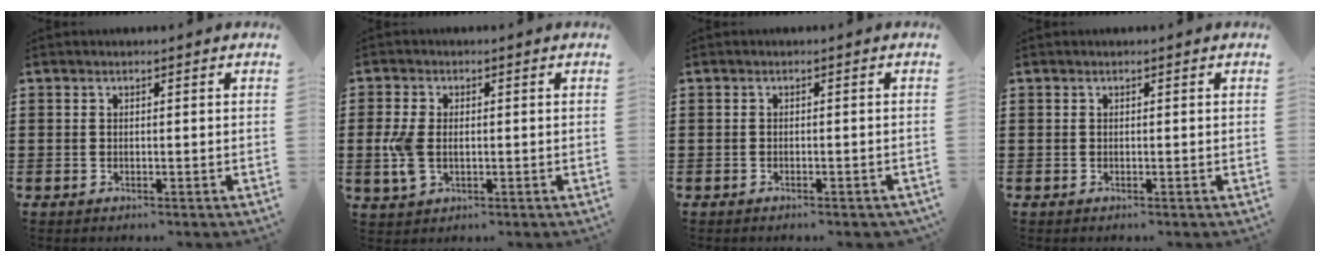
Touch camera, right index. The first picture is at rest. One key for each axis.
{"total": 4.4, "fx": -0.1, "fy": 2.8, "fz": 3.4, "tx": -0.089, "ty": 0.000, "tz": -0.008}
{"total": 0.7, "fx": -0.6, "fy": -0.1, "fz": 0.3, "tx": -0.009, "ty": -0.005, "tz": -0.011}
{"total": 0.0}